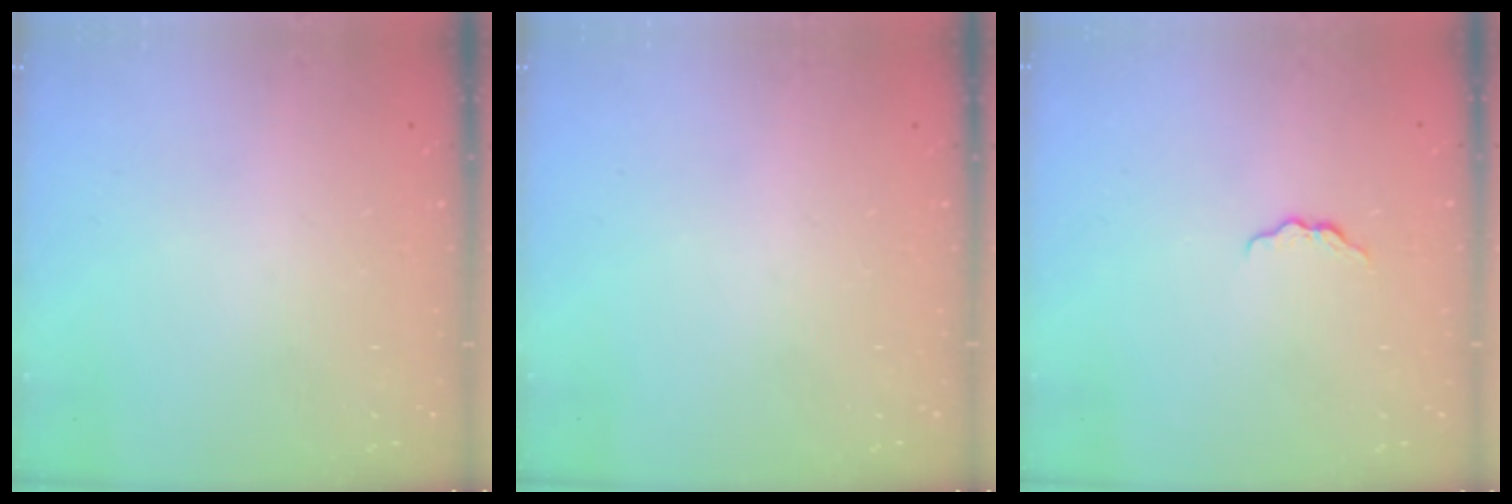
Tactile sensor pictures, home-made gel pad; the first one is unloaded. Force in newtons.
{"total": 0.0}
{"total": 4.1, "press": 4.1, "slide": 0.5}